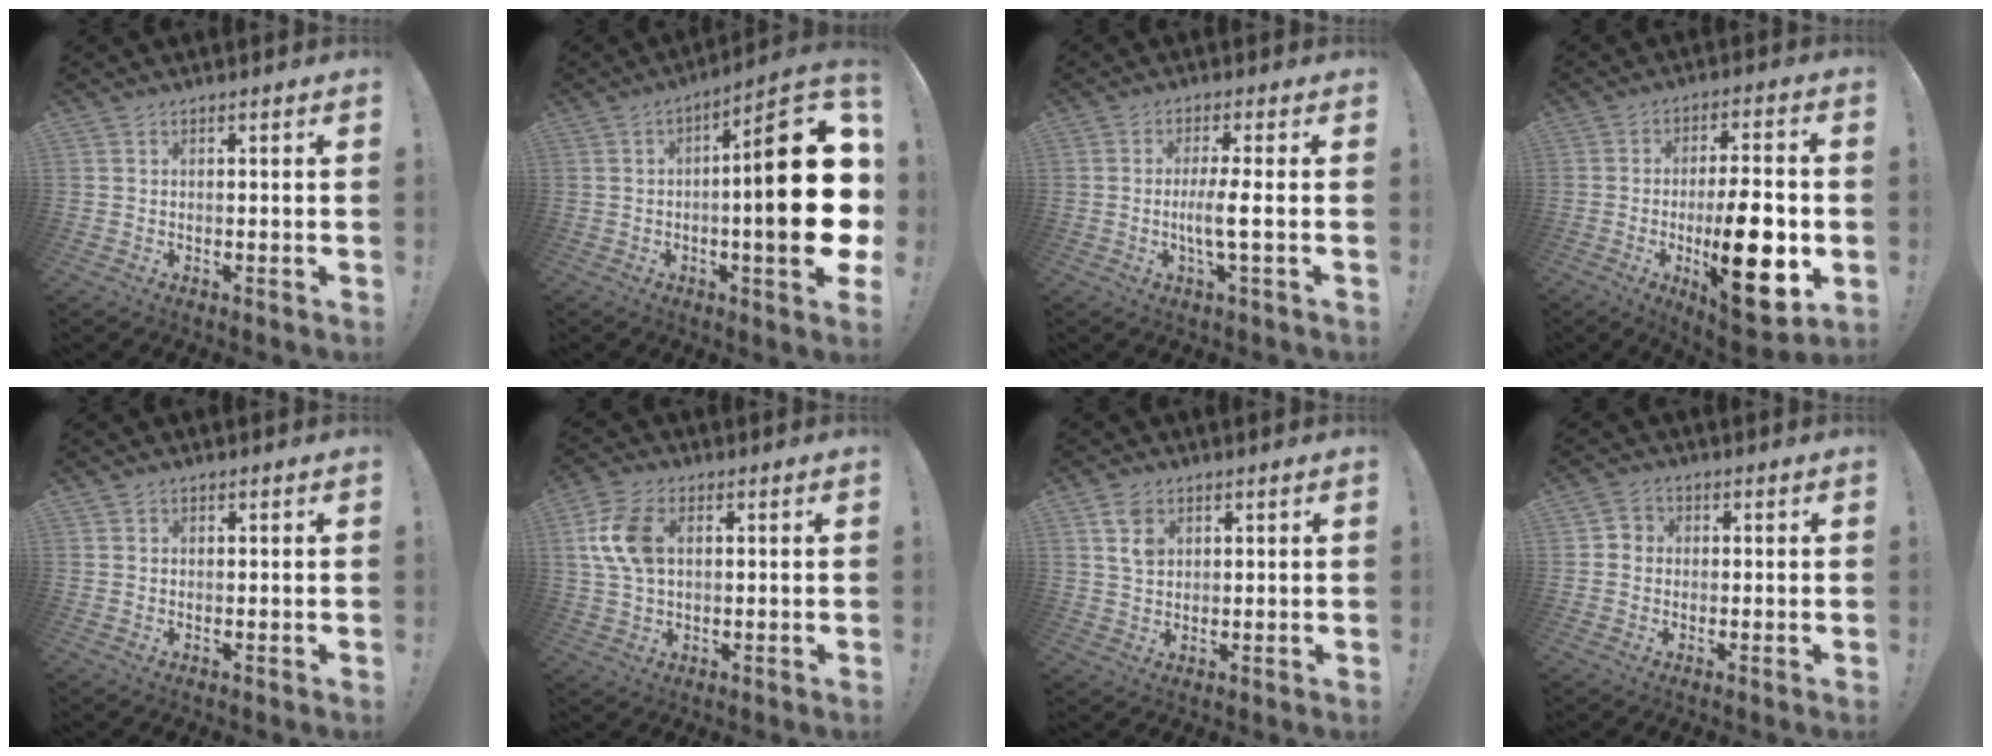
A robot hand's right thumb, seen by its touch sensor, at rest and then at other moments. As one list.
[{"total": 24.5, "force": [-1.3, 5.9, 23.8], "torque": [-0.344, 0.007, -0.021]}, {"total": 6.5, "force": [-1.1, 0.3, 6.4], "torque": [-0.127, -0.006, -0.024]}, {"total": 20.5, "force": [-4.4, 6.6, 18.9], "torque": [-0.292, 0.004, -0.056]}, {"total": 0.5, "force": [0.3, 0.4, 0.1], "torque": [0.004, -0.001, 0.004]}, {"total": 12.1, "force": [2.6, 7.7, 8.9], "torque": [-0.175, 0.007, 0.051]}, {"total": 5.9, "force": [2.6, 4.1, 3.3], "torque": [-0.051, -0.005, 0.050]}, {"total": 3.3, "force": [-0.5, 3.1, 1.1], "torque": [-0.016, 0.009, -0.009]}]